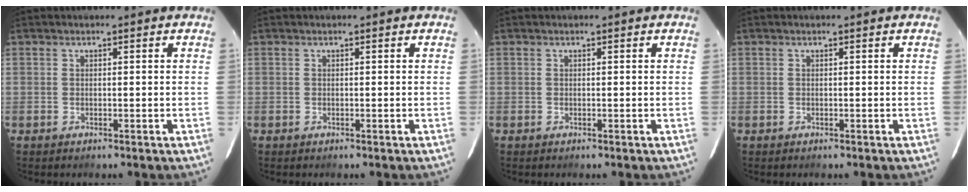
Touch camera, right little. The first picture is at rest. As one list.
[{"total": 0.0}, {"total": 0.0}, {"total": 0.0}]